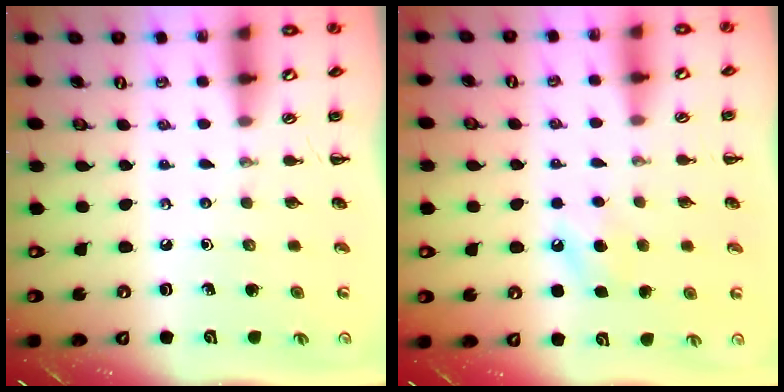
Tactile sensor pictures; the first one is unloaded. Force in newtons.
{"total": 6.8, "press": 6.7, "slide": 1.5}